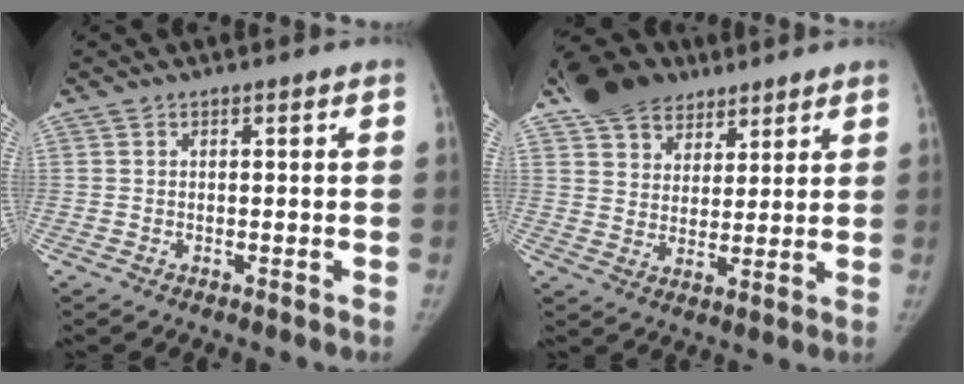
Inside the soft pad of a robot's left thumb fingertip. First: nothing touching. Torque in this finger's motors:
{"motor_torque": [0.94, -0.12, 1.06, -0.95, 0.07]}